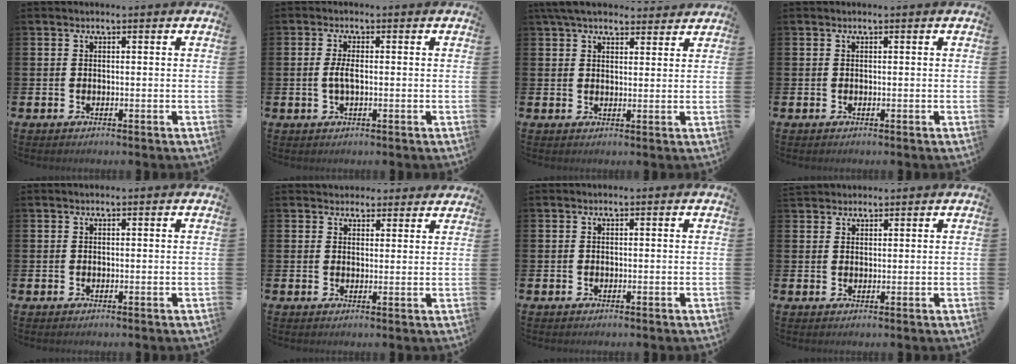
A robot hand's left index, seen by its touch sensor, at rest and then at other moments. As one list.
[{"total": 2.3, "force": [-0.2, 0.9, 2.2], "torque": [-0.040, -0.004, -0.009]}, {"total": 5.7, "force": [5.0, 1.8, 1.8], "torque": [-0.043, -0.013, 0.094]}, {"total": 0.0}, {"total": 0.0}, {"total": 3.3, "force": [3.1, 1.1, -0.4], "torque": [0.012, -0.016, 0.055]}, {"total": 0.0}, {"total": 2.2, "force": [2.1, 0.8, -0.1], "torque": [0.010, -0.005, 0.037]}]